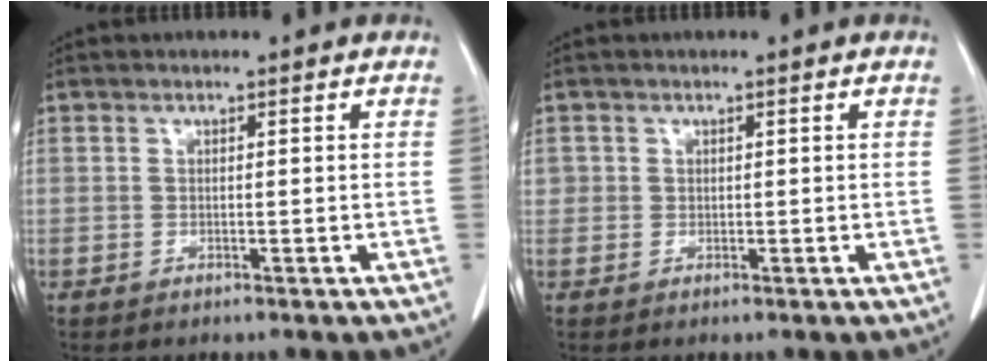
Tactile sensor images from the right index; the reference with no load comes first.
{"total": 1.2, "force": [0.1, 1.2, 0.1], "torque": [0.010, 0.004, 0.000]}